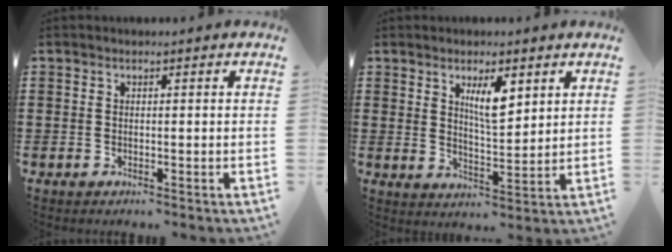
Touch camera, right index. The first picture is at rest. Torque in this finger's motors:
{"motor_torque": [0.29, 0.14, 0.19, 0.05]}